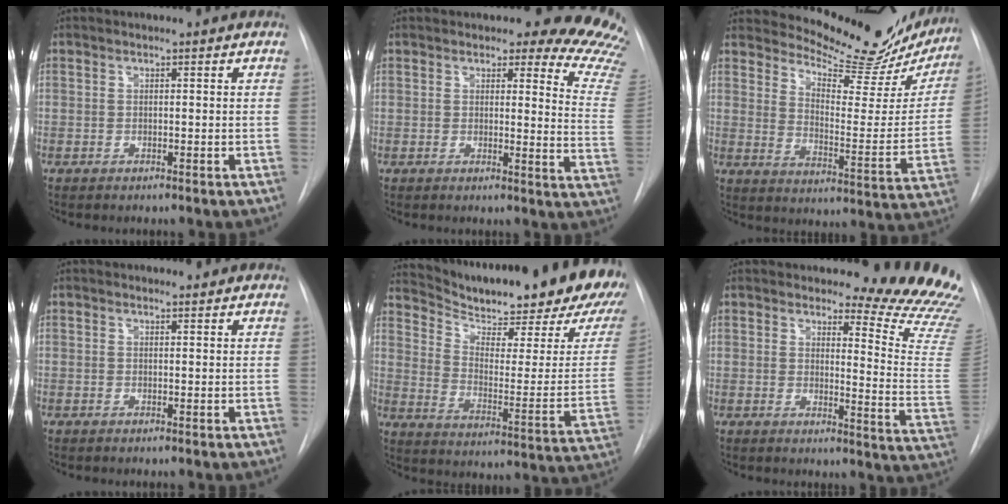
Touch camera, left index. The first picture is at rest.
{"total": 14.5, "force": [13.6, 2.9, 3.9], "torque": [-0.009, -0.129, 0.108]}
{"total": 20.5, "force": [19.1, 4.4, 6.1], "torque": [-0.080, -0.077, 0.238]}
{"total": 1.7, "force": [1.6, 0.5, 0.1], "torque": [-0.009, 0.001, 0.016]}
{"total": 26.2, "force": [21.9, 3.4, 13.9], "torque": [-0.226, -0.072, 0.290]}
{"total": 14.4, "force": [14.0, -0.1, 3.6], "torque": [-0.034, -0.149, 0.141]}